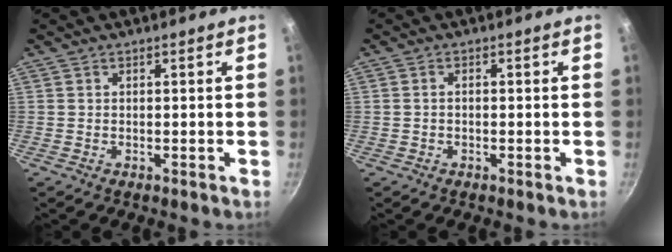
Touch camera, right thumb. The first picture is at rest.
{"total": 1.0, "force": [-0.2, 0.7, 0.7], "torque": [-0.014, 0.009, -0.003]}